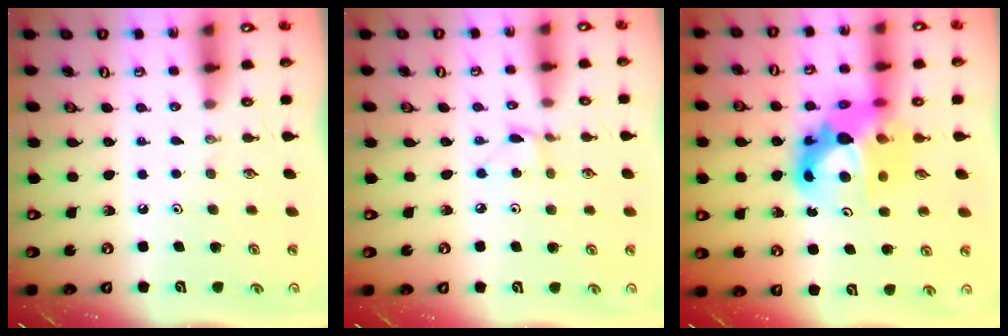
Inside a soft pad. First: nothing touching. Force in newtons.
{"total": 3.0, "press": 3.0, "slide": 0.4}
{"total": 15.7, "press": 15.6, "slide": 1.3}